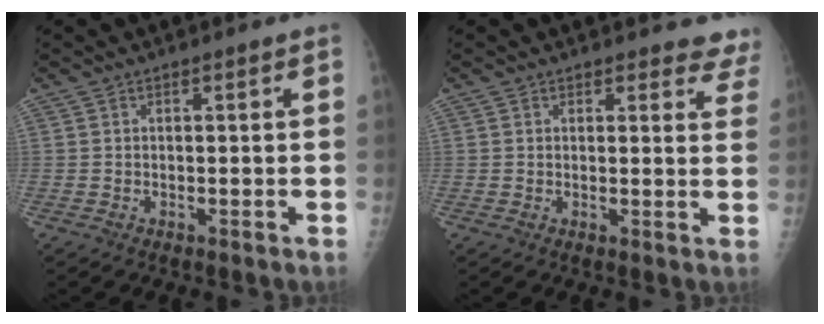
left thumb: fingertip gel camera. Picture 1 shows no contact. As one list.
[{"total": 6.7, "force": [6.1, 2.9, -0.3], "torque": [0.061, -0.030, 0.033]}]